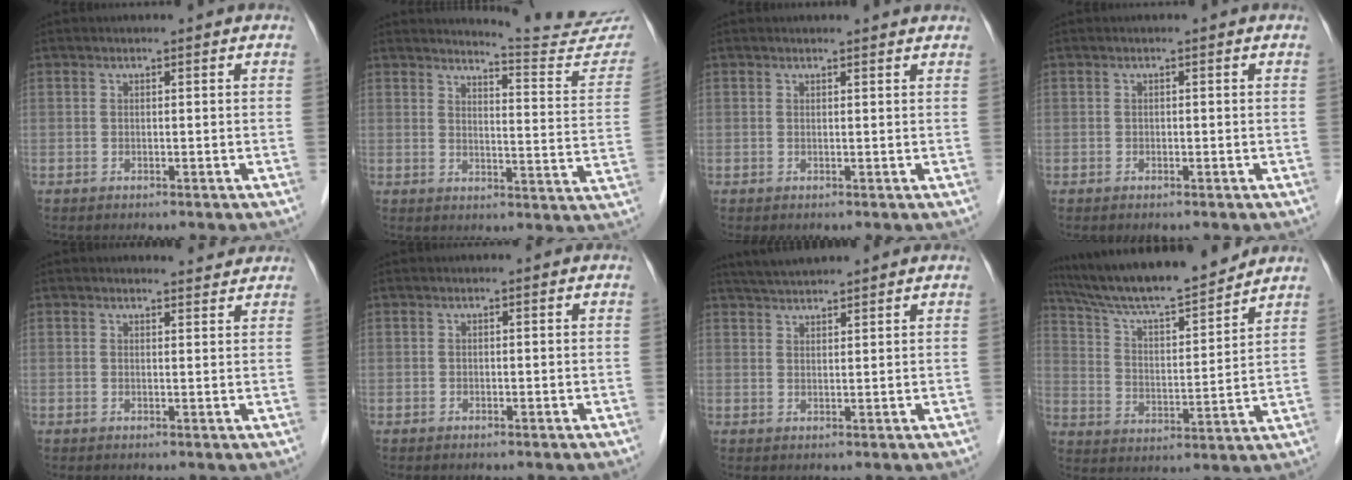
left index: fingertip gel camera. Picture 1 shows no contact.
{"total": 13.9, "force": [13.8, -0.5, 1.5], "torque": [-0.013, -0.096, 0.149]}
{"total": 2.0, "force": [2.0, 0.2, 0.2], "torque": [-0.011, 0.002, 0.018]}
{"total": 0.0}
{"total": 2.3, "force": [2.3, 0.3, -0.2], "torque": [-0.007, -0.004, 0.025]}
{"total": 0.0}
{"total": 5.2, "force": [4.9, 0.2, 1.8], "torque": [-0.033, 0.032, 0.089]}
{"total": 16.8, "force": [15.2, 1.6, 6.9], "torque": [-0.123, 0.009, 0.250]}